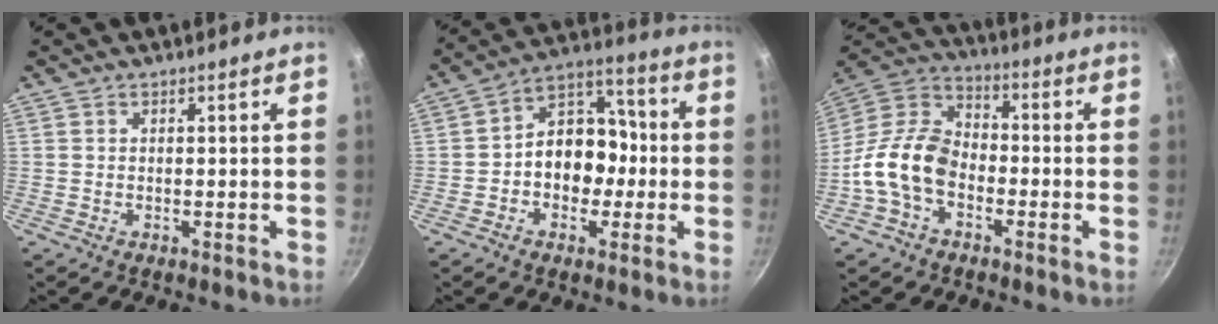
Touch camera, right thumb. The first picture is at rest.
{"total": 12.3, "force": [-1.6, 9.5, 7.6], "torque": [-0.053, 0.048, -0.040]}
{"total": 13.3, "force": [-4.1, 9.0, 8.9], "torque": [-0.139, 0.044, -0.099]}